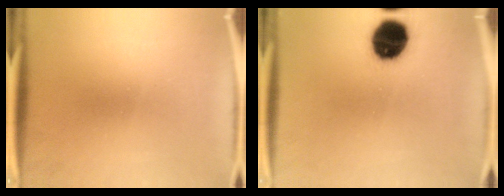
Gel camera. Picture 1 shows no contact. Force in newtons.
{"total": 12.3}